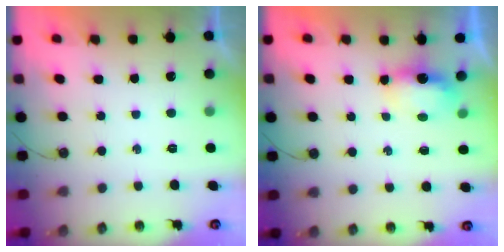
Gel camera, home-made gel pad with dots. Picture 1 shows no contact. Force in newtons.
{"total": 5.2, "press": 5.2, "slide": 0.6}